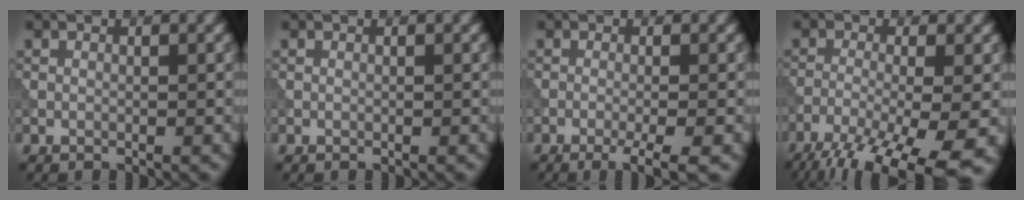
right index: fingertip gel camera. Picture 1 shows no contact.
{"total": 0.0}
{"total": 3.6, "force": [-1.6, 0.6, 3.2], "torque": [-0.047, -0.002, -0.033]}
{"total": 11.7, "force": [-7.4, 2.8, 8.6], "torque": [-0.152, -0.028, -0.115]}